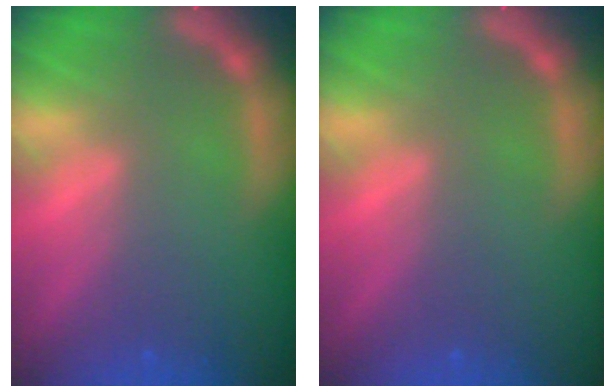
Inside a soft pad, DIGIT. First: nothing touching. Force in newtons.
{"total": 0.0}